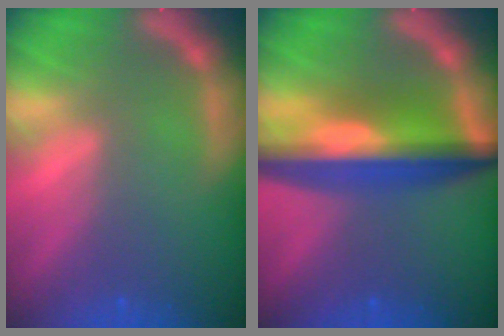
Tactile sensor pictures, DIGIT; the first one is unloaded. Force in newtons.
{"total": 10.0}